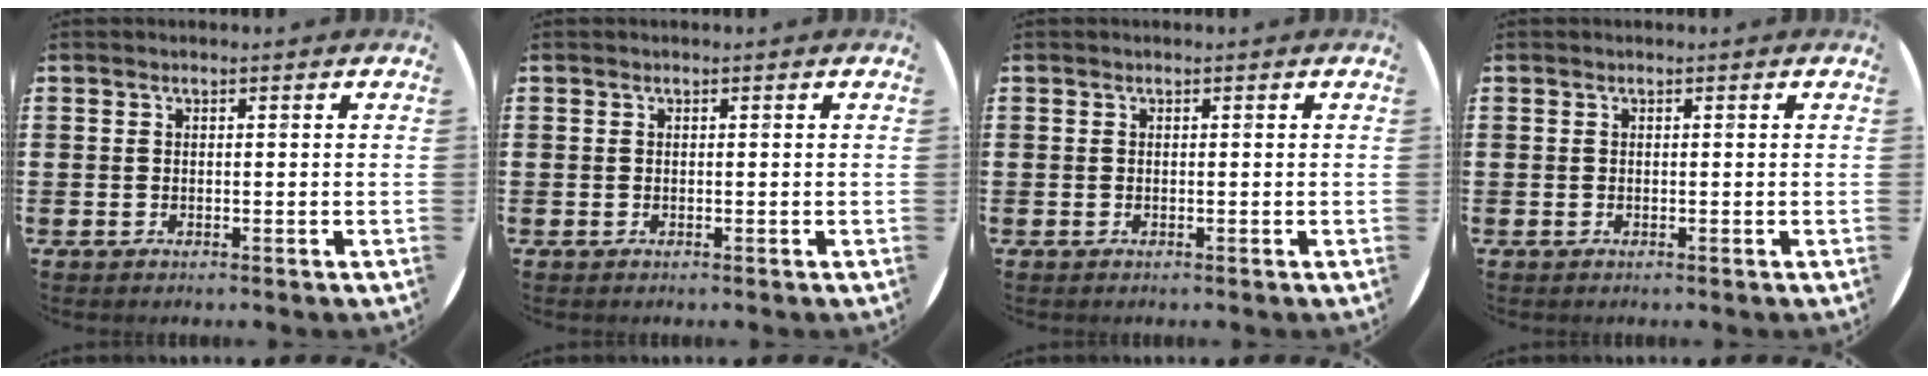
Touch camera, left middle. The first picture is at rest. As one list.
[{"total": 0.0}, {"total": 0.0}, {"total": 0.0}]